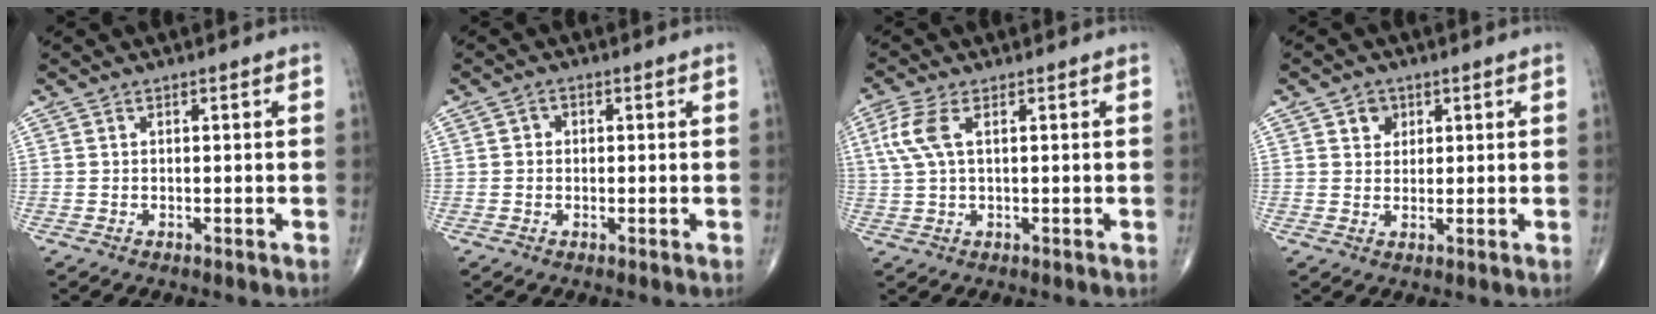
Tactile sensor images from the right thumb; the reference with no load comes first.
{"total": 1.5, "force": [0.0, 1.3, 0.6], "torque": [-0.002, 0.006, -0.003]}
{"total": 5.6, "force": [1.6, 2.2, 4.9], "torque": [-0.141, 0.013, 0.037]}
{"total": 3.2, "force": [1.5, 2.6, 1.1], "torque": [0.002, -0.007, 0.021]}